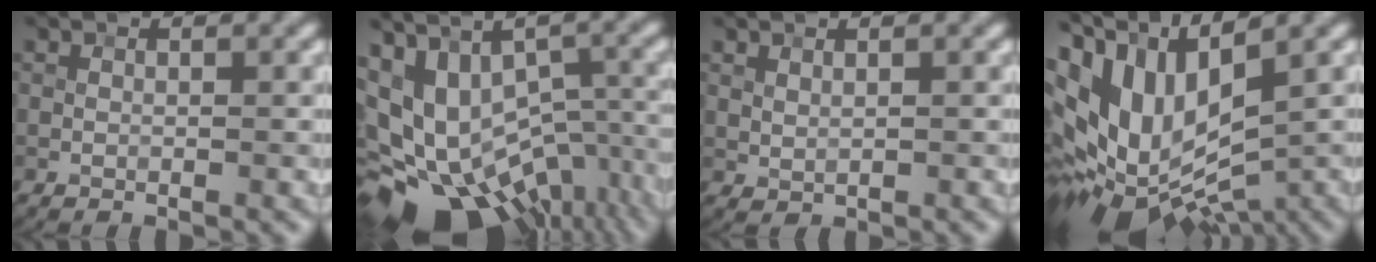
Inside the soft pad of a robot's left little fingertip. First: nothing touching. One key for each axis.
{"total": 16.9, "fx": -6.1, "fy": 11.3, "fz": 10.9, "tx": -0.183, "ty": -0.004, "tz": -0.037}
{"total": 0.9, "fx": 0.7, "fy": 0.4, "fz": 0.5, "tx": -0.013, "ty": -0.002, "tz": 0.020}
{"total": 13.6, "fx": 1.4, "fy": 7.7, "fz": 11.2, "tx": -0.236, "ty": 0.002, "tz": 0.041}